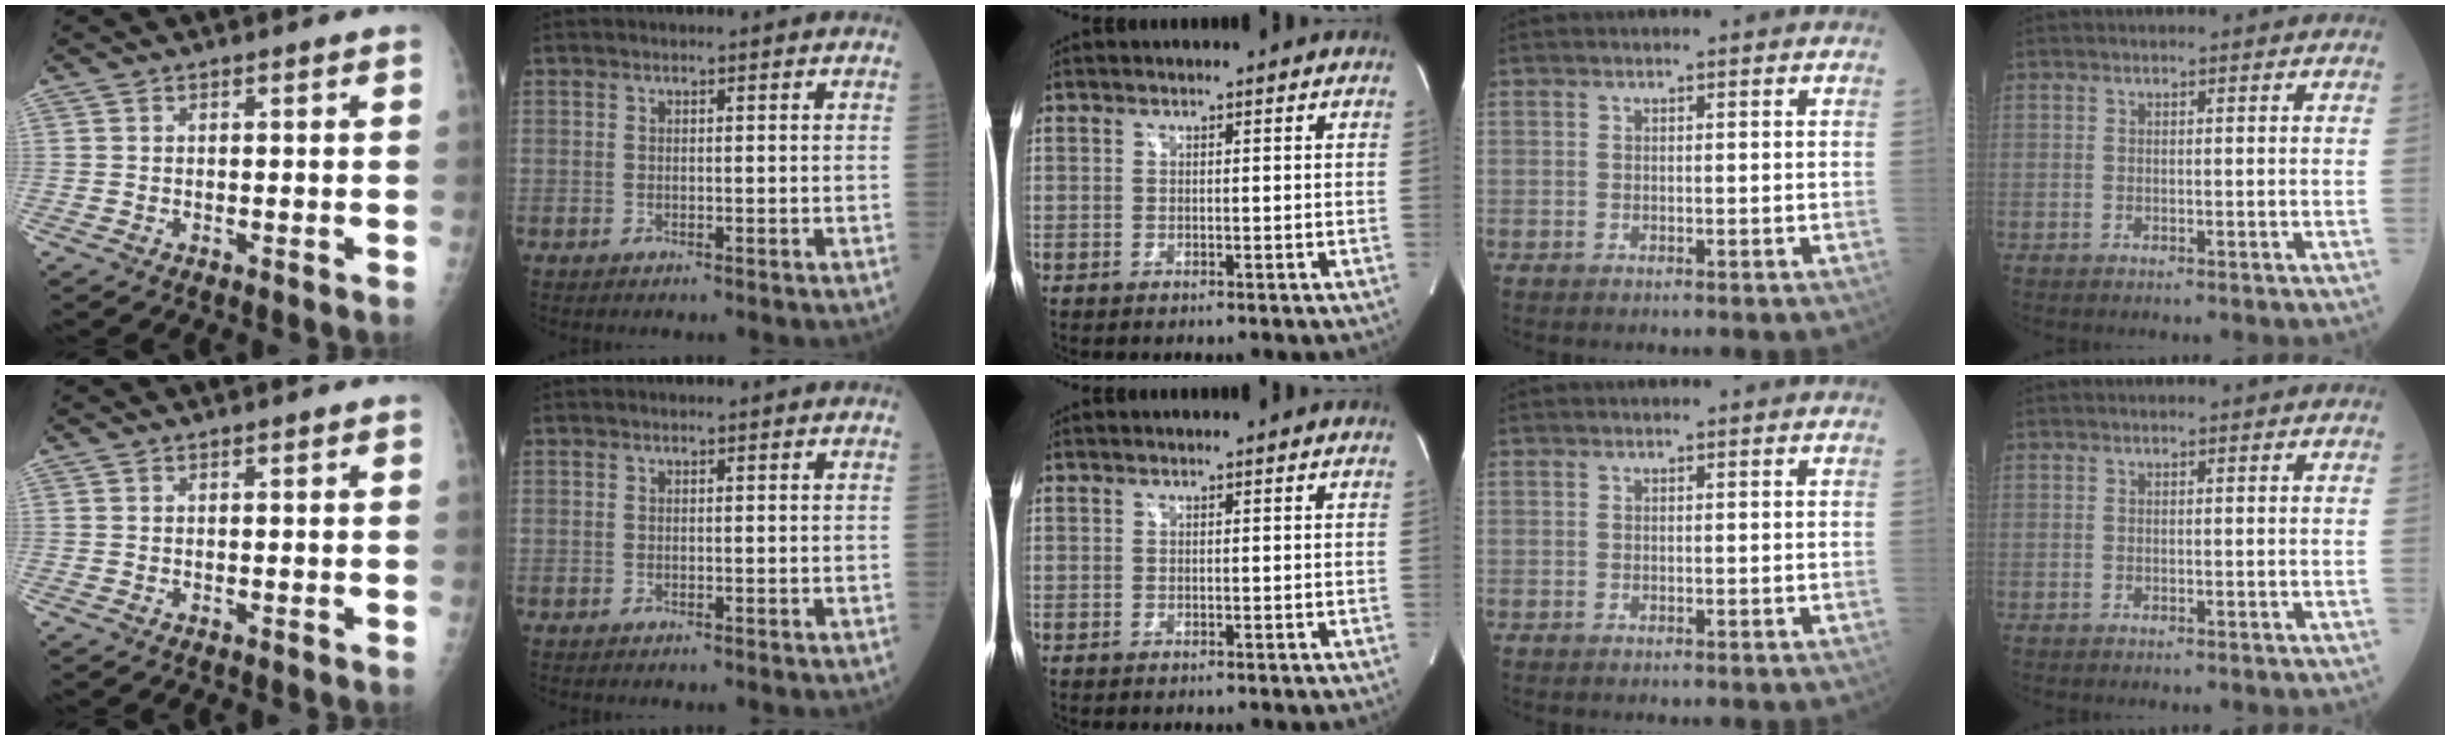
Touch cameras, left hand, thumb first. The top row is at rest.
{}